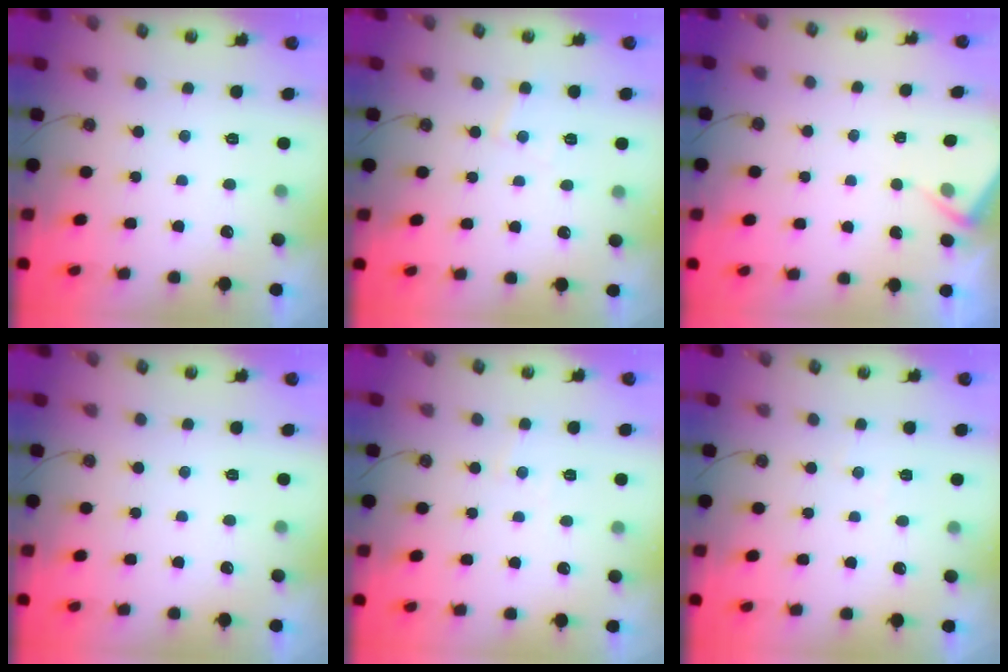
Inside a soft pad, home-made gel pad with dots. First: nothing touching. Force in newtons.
{"total": 5.3, "press": 5.2, "slide": 0.7}
{"total": 3.7, "press": 3.7, "slide": 0.4}
{"total": 0.0}
{"total": 3.0, "press": 2.9, "slide": 0.6}
{"total": 3.7, "press": 3.7, "slide": 0.6}